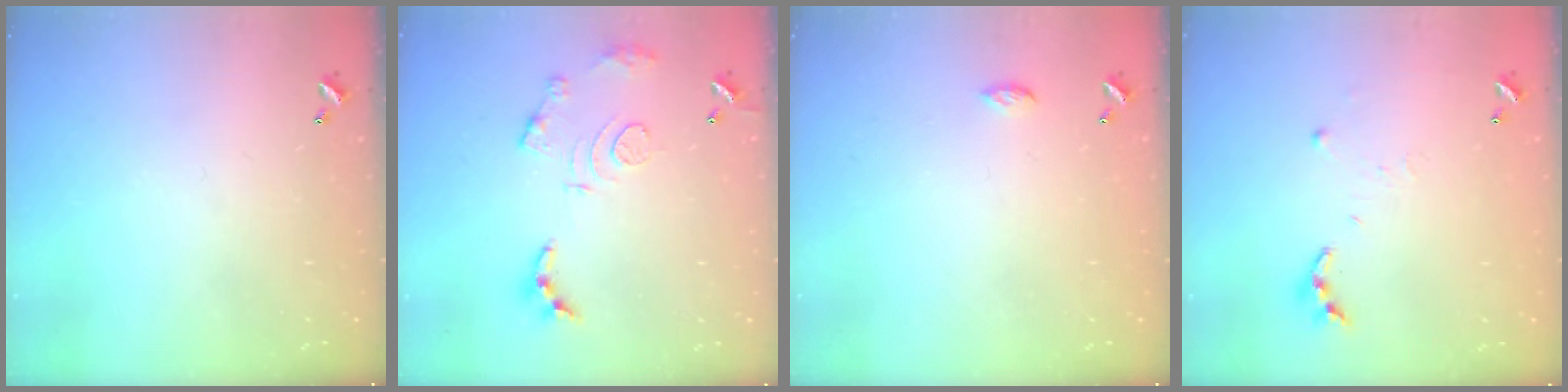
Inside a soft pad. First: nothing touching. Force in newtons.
{"total": 10.7, "press": 10.7, "slide": 0.7}
{"total": 3.2, "press": 3.2, "slide": 0.3}
{"total": 5.6, "press": 5.6, "slide": 0.1}